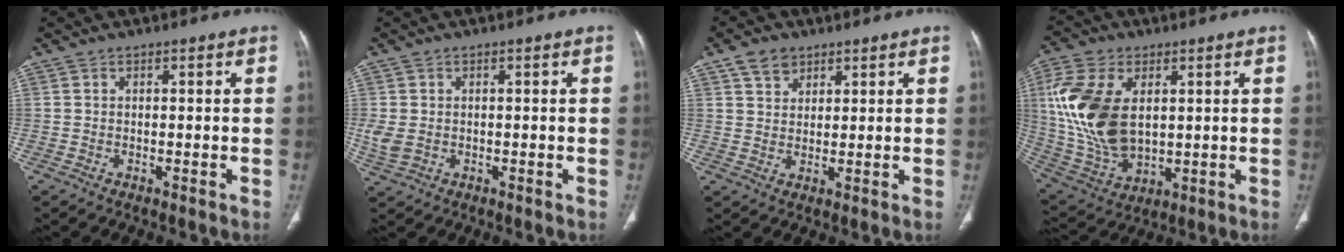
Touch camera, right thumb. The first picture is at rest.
{"total": 3.6, "force": [-0.2, 2.7, 2.3], "torque": [-0.061, 0.001, 0.000]}
{"total": 4.6, "force": [2.9, 3.1, 1.8], "torque": [-0.017, -0.014, 0.056]}
{"total": 18.2, "force": [3.2, 11.1, 14.0], "torque": [-0.286, -0.011, 0.074]}